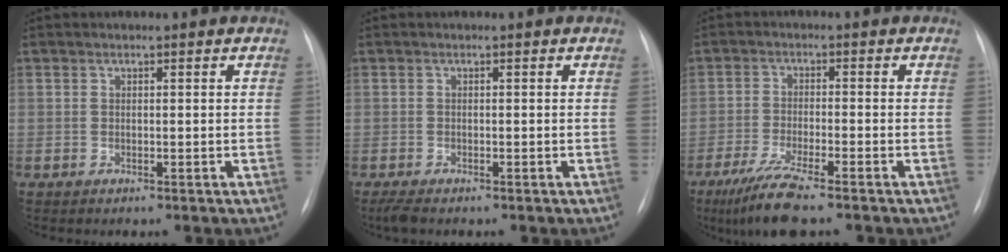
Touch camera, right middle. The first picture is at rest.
{"total": 2.1, "force": [-1.6, 0.6, 1.3], "torque": [-0.032, -0.008, -0.027]}
{"total": 8.1, "force": [-5.9, 0.5, 5.5], "torque": [-0.109, -0.027, -0.102]}